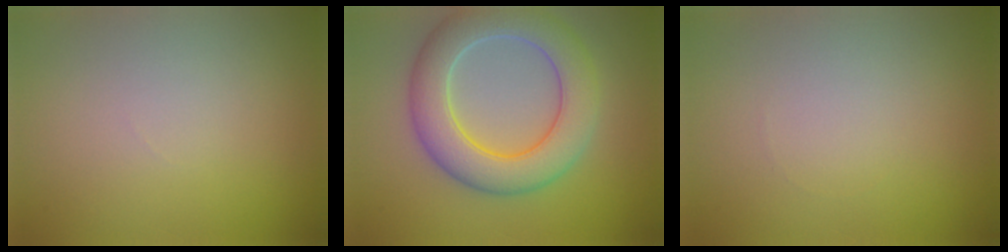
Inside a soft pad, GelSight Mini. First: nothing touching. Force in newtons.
{"total": 7.6, "press": 7.6, "slide": 0.4}
{"total": 0.0}